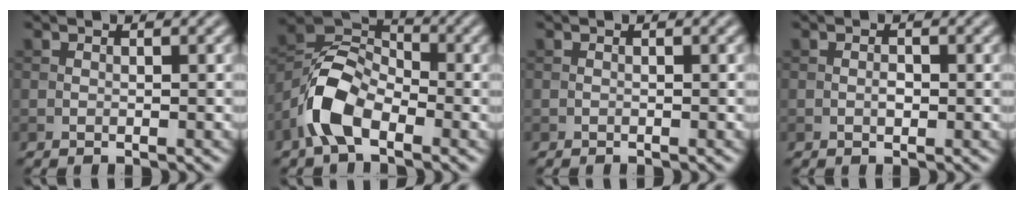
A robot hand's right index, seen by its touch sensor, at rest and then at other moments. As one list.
[{"total": 7.1, "force": [-3.4, 4.0, 4.8], "torque": [-0.094, 0.006, -0.075]}, {"total": 0.0}, {"total": 1.0, "force": [-0.1, 0.5, 0.8], "torque": [-0.013, 0.000, -0.002]}]